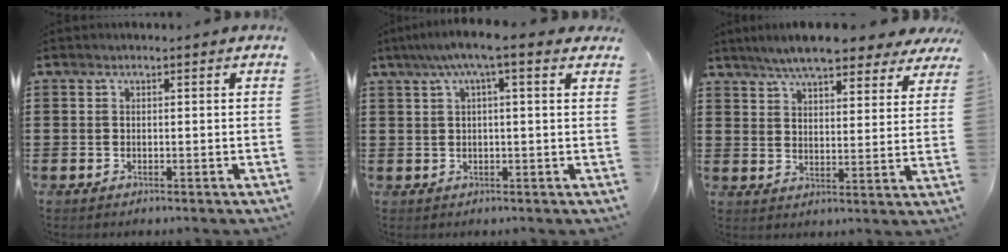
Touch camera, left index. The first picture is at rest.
{"total": 5.2, "force": [2.8, 0.2, 4.3], "torque": [-0.090, 0.004, 0.048]}
{"total": 7.5, "force": [6.8, 0.8, 3.1], "torque": [-0.077, -0.022, 0.120]}